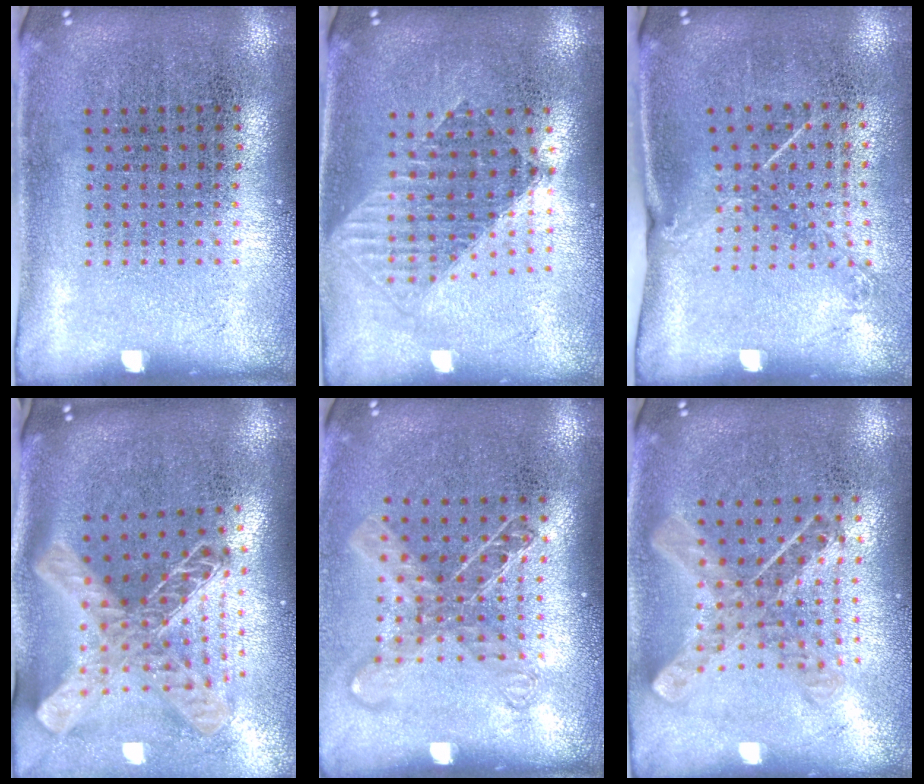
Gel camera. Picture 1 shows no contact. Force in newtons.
{"total": 1.5, "press": 1.3, "slide": 0.8}
{"total": 1.4, "press": 1.0, "slide": 1.0}
{"total": 2.6, "press": 1.9, "slide": 1.8}
{"total": 1.5, "press": 1.2, "slide": 0.9}
{"total": 0.9, "press": 0.8, "slide": 0.2}